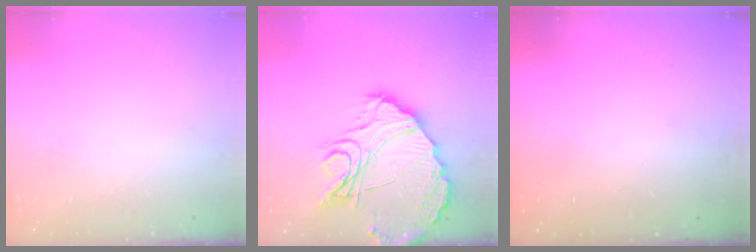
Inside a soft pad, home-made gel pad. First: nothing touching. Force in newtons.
{"total": 17.9, "press": 17.8, "slide": 1.9}
{"total": 3.3, "press": 3.3, "slide": 0.1}